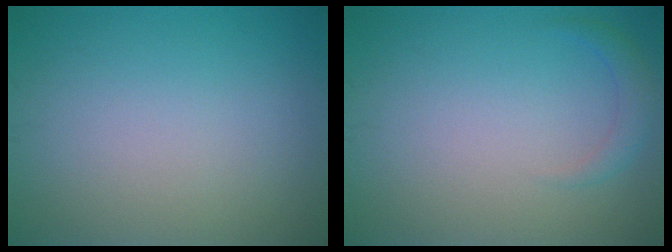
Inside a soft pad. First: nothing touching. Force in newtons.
{"total": 1.5, "press": 1.5, "slide": 0.1}